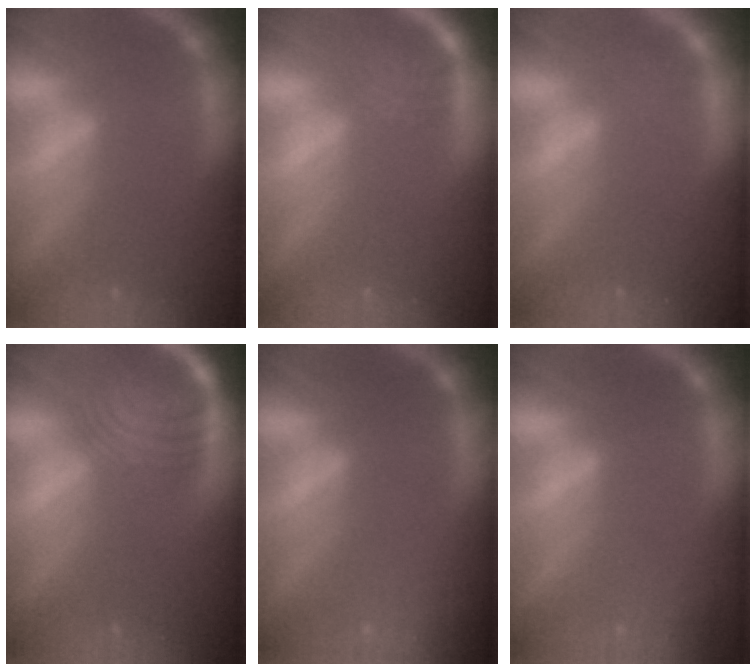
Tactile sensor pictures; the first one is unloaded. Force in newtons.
{"total": 4.5}
{"total": 1.4}
{"total": 9.5}
{"total": 7.0}
{"total": 2.4}